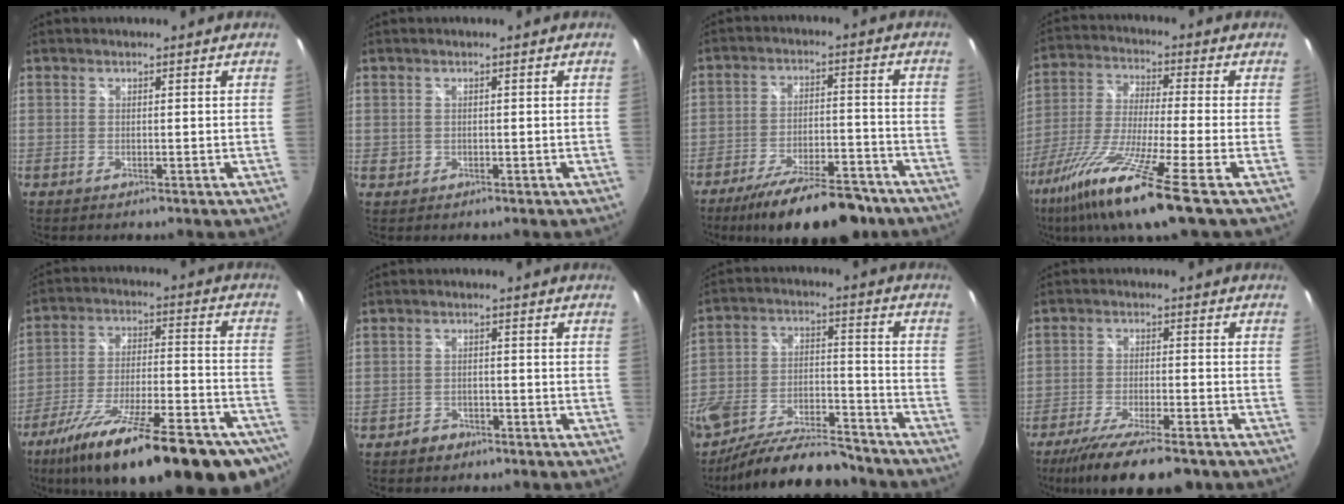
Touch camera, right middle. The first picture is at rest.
{"total": 1.5, "force": [-0.1, 1.5, 0.4], "torque": [-0.004, -0.002, -0.002]}
{"total": 18.0, "force": [-14.3, 5.0, 9.7], "torque": [-0.172, -0.017, -0.206]}
{"total": 16.8, "force": [-9.7, 0.6, 13.7], "torque": [-0.289, -0.047, -0.178]}
{"total": 31.4, "force": [-22.8, 7.5, 20.2], "torque": [-0.321, -0.057, -0.323]}
{"total": 3.0, "force": [-2.2, 2.0, 0.5], "torque": [-0.015, 0.007, -0.031]}
{"total": 17.9, "force": [-13.2, 6.9, 9.8], "torque": [-0.193, -0.016, -0.201]}
{"total": 14.7, "force": [-11.5, 3.1, 8.6], "torque": [-0.172, -0.038, -0.183]}